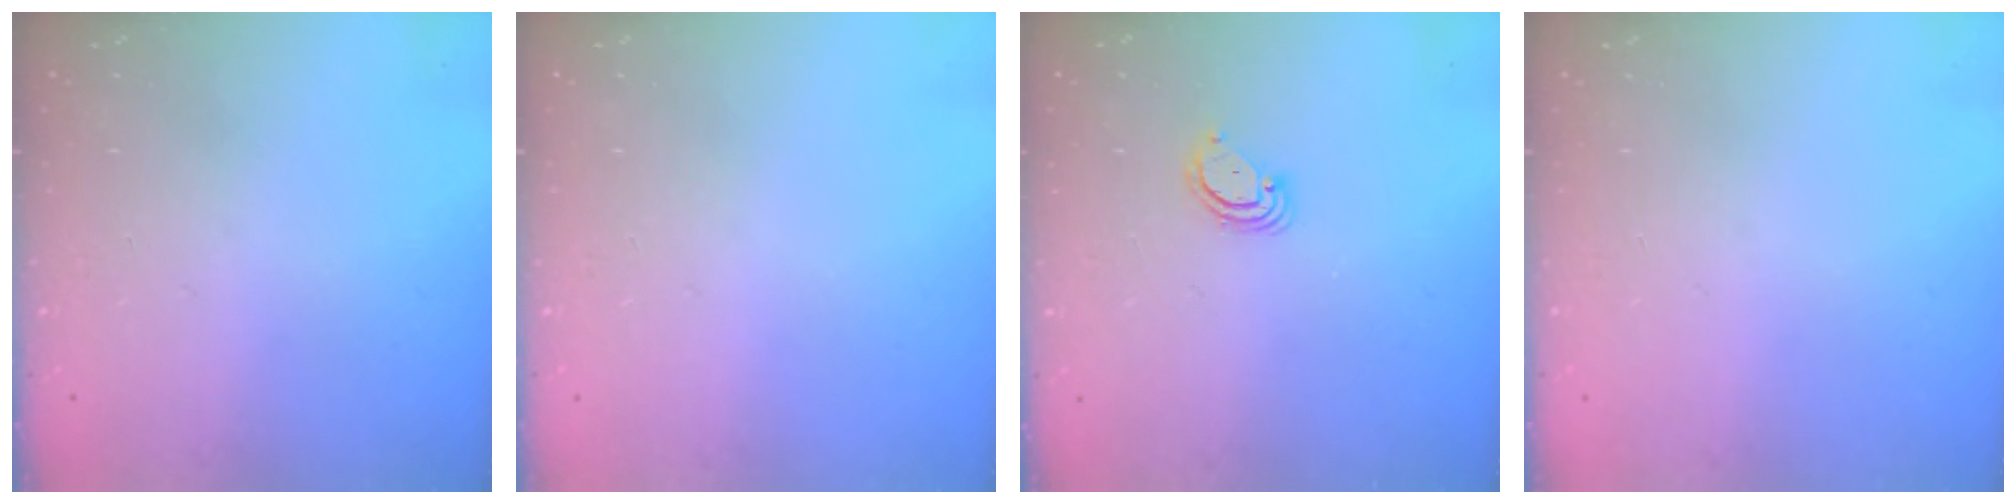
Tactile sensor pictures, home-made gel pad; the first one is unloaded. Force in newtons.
{"total": 0.0}
{"total": 3.6, "press": 3.6, "slide": 0.2}
{"total": 0.0}